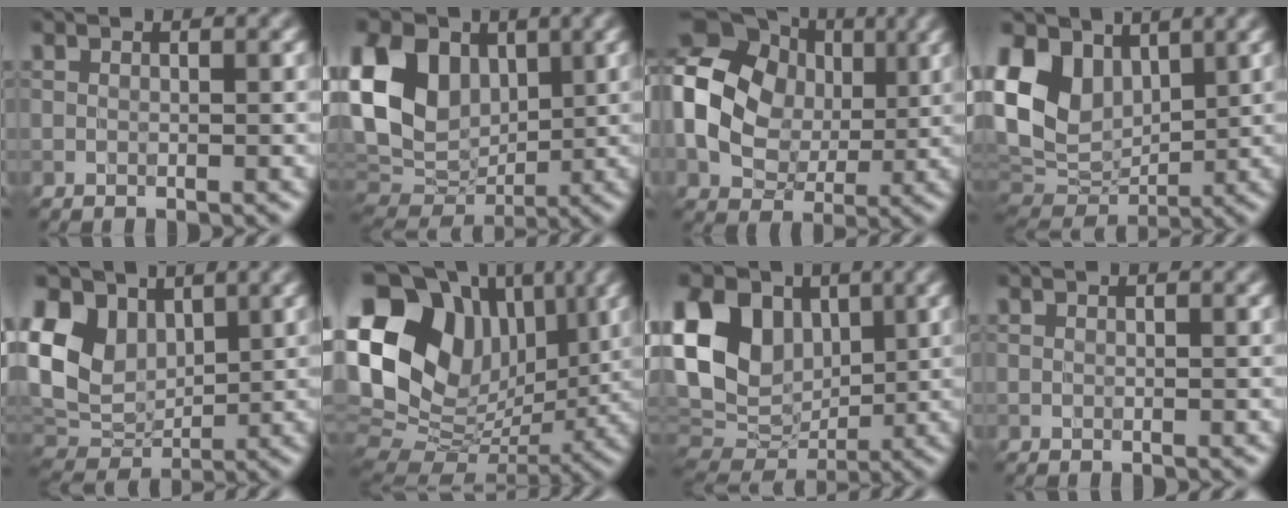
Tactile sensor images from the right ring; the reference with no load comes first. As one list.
[{"total": 12.0, "force": [3.3, 8.9, 7.2], "torque": [-0.169, 0.030, 0.072]}, {"total": 15.3, "force": [3.2, 12.8, 7.7], "torque": [-0.184, 0.036, 0.053]}, {"total": 9.1, "force": [3.4, 6.6, 5.2], "torque": [-0.138, 0.010, 0.079]}, {"total": 8.2, "force": [3.0, 6.2, 4.5], "torque": [-0.122, 0.012, 0.070]}, {"total": 16.1, "force": [4.6, 11.8, 9.8], "torque": [-0.201, 0.031, 0.098]}, {"total": 13.5, "force": [3.7, 10.1, 8.2], "torque": [-0.183, 0.035, 0.081]}, {"total": 0.0}]